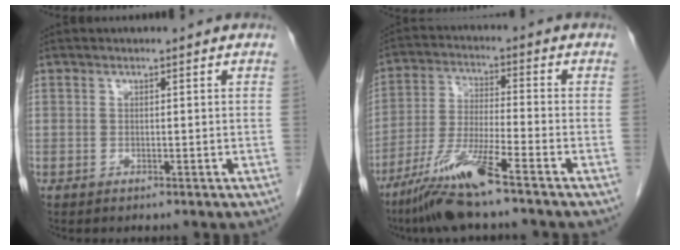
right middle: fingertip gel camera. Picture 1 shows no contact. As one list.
[{"total": 10.9, "force": [-7.5, -0.3, 8.0], "torque": [-0.164, -0.034, -0.144]}]